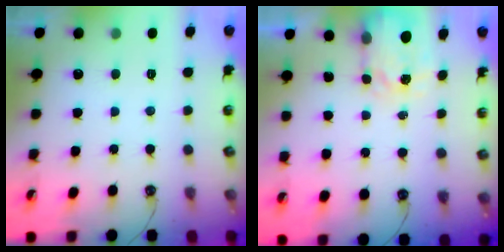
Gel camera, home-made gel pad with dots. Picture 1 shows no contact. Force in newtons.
{"total": 3.8, "press": 3.8, "slide": 0.5}